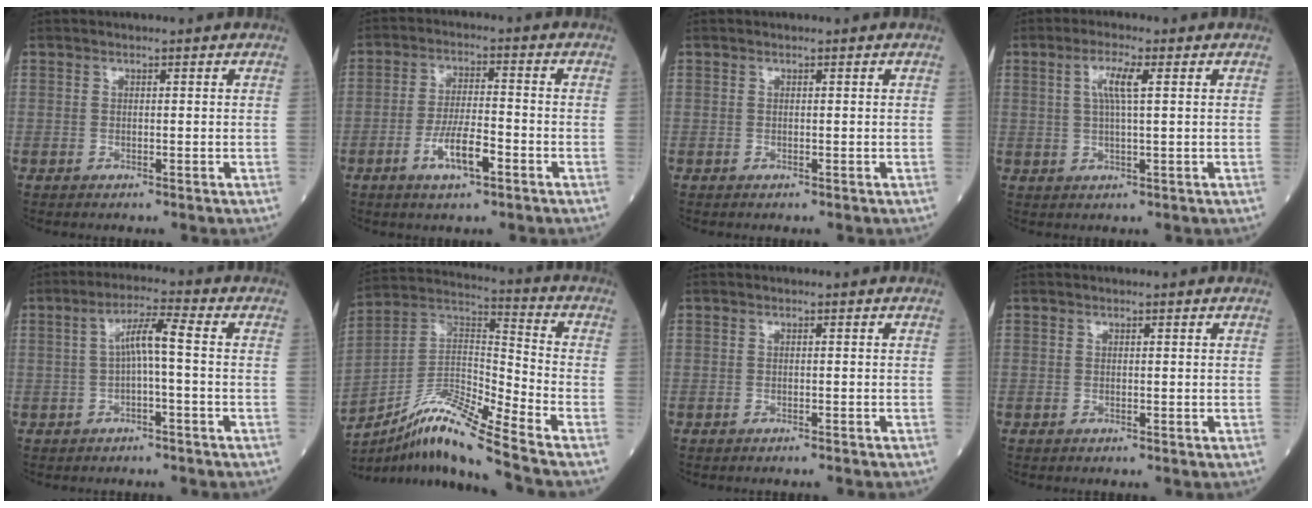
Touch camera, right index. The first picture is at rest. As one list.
[{"total": 6.8, "force": [-3.2, 1.5, 5.9], "torque": [-0.113, -0.002, -0.057]}, {"total": 0.0}, {"total": 4.3, "force": [1.3, 0.2, 4.1], "torque": [-0.082, 0.006, 0.024]}, {"total": 5.0, "force": [-0.2, 0.2, 4.9], "torque": [-0.087, 0.021, -0.002]}, {"total": 14.5, "force": [-11.0, -0.3, 9.4], "torque": [-0.180, 0.007, -0.199]}, {"total": 1.6, "force": [-1.6, -0.1, 0.4], "torque": [-0.007, 0.000, -0.020]}, {"total": 0.0}]